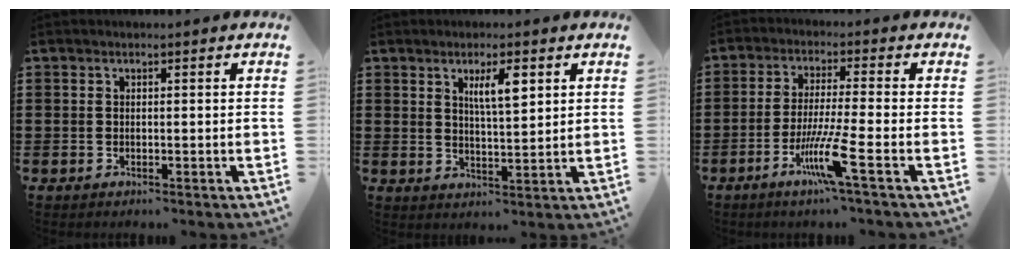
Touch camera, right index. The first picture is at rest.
{"total": 4.8, "force": [2.2, 1.2, 4.1], "torque": [-0.078, 0.005, 0.034]}
{"total": 8.1, "force": [-3.8, -0.2, 7.1], "torque": [-0.144, -0.017, -0.073]}